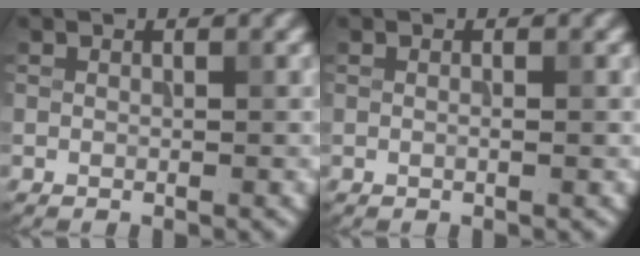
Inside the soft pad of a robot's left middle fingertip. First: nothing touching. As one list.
[{"total": 0.6, "force": [0.0, 0.0, 0.6], "torque": [-0.016, 0.001, -0.002]}]